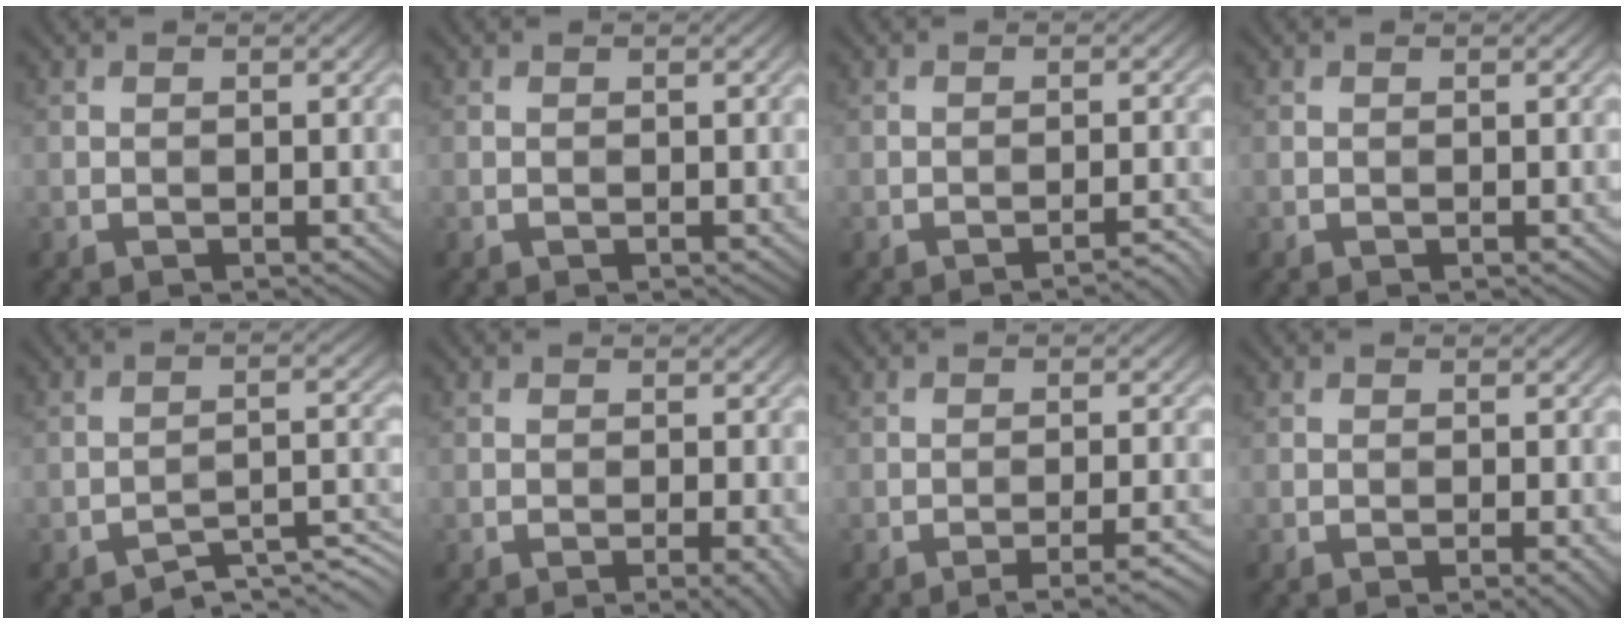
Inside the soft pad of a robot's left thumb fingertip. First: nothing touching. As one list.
[{"total": 0.0}, {"total": 2.2, "force": [-1.8, 0.2, 1.2], "torque": [-0.011, 0.009, -0.031]}, {"total": 0.0}, {"total": 4.6, "force": [-4.1, 0.7, 2.1], "torque": [-0.031, 0.007, -0.066]}, {"total": 2.4, "force": [-1.1, 0.4, 2.1], "torque": [-0.026, 0.005, -0.019]}, {"total": 4.6, "force": [-3.2, 0.8, 3.2], "torque": [-0.045, 0.016, -0.052]}, {"total": 1.4, "force": [-0.6, 0.2, 1.2], "torque": [-0.014, 0.002, -0.012]}]